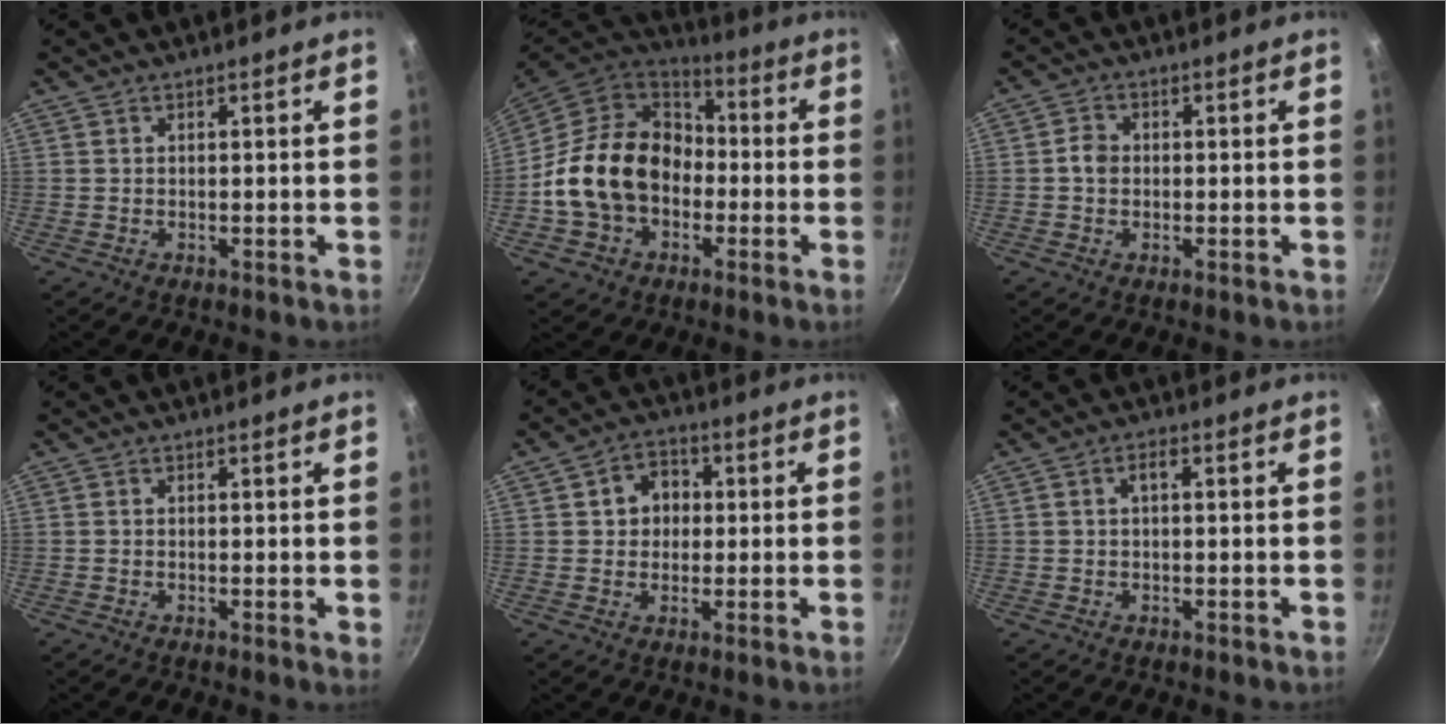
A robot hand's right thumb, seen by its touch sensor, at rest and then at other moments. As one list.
[{"total": 19.5, "force": [-2.9, 15.1, 12.0], "torque": [-0.192, 0.052, -0.055]}, {"total": 3.0, "force": [-0.1, 2.4, 1.7], "torque": [-0.021, 0.009, -0.007]}, {"total": 0.8, "force": [-0.1, 0.1, 0.7], "torque": [-0.010, -0.002, -0.006]}, {"total": 6.3, "force": [0.8, 5.4, 3.1], "torque": [-0.013, 0.010, 0.005]}, {"total": 1.8, "force": [0.1, 0.9, 1.6], "torque": [-0.032, 0.011, 0.000]}]